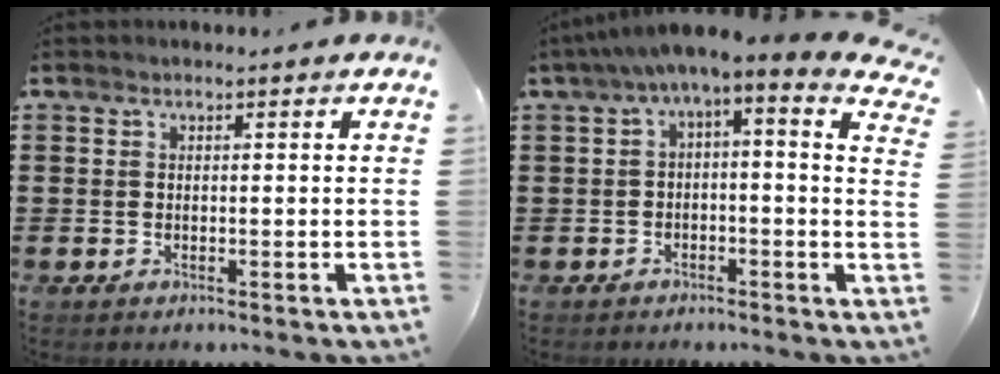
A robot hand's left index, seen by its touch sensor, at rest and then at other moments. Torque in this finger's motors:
{"motor_torque": [2.14, 0.00, 1.05, 0.15]}